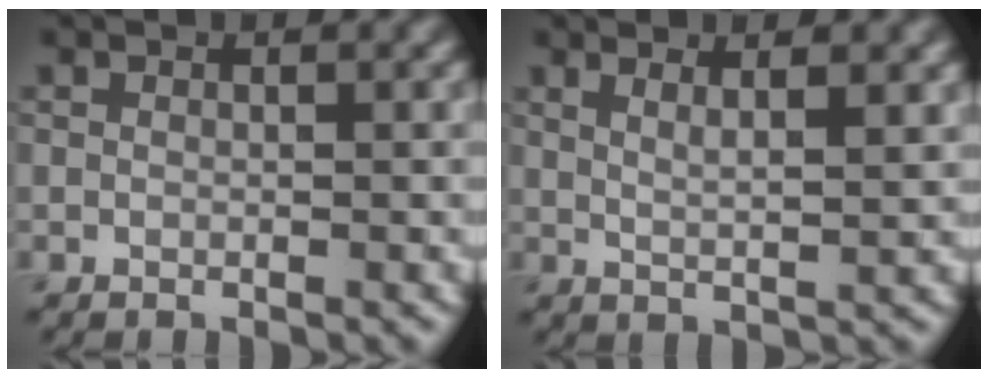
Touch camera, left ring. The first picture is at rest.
{"total": 3.8, "force": [2.2, 1.2, 2.8], "torque": [-0.020, 0.009, 0.012]}